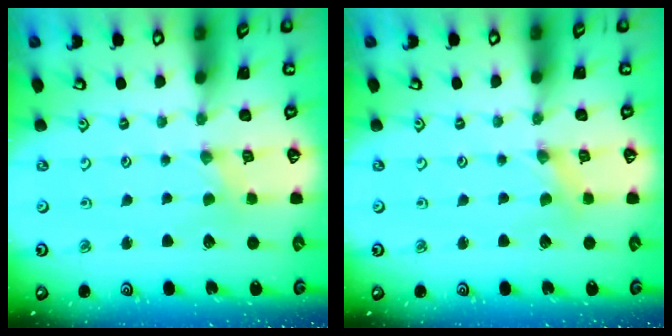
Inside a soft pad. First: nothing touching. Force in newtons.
{"total": 0.0}